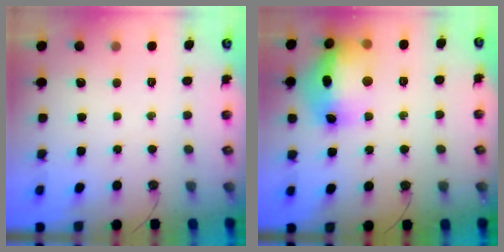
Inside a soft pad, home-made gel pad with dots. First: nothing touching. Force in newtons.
{"total": 21.7, "press": 20.9, "slide": 5.6}